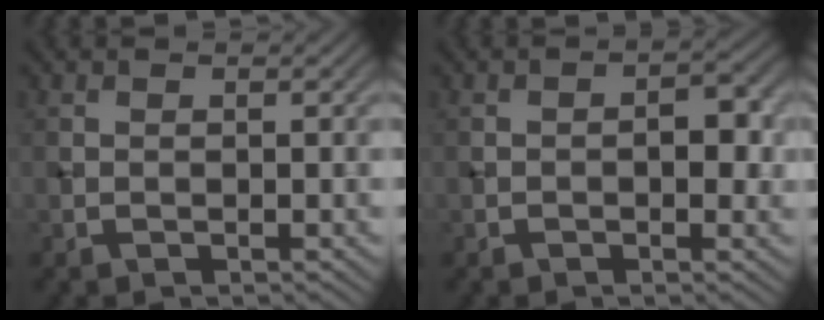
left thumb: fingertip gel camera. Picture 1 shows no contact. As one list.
[{"total": 3.2, "force": [-0.4, 1.6, 2.7], "torque": [-0.031, 0.003, -0.010]}]